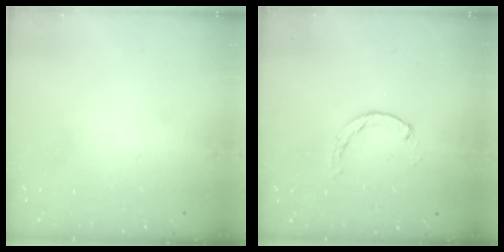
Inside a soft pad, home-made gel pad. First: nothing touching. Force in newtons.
{"total": 0.7, "press": 0.7, "slide": 0.2}